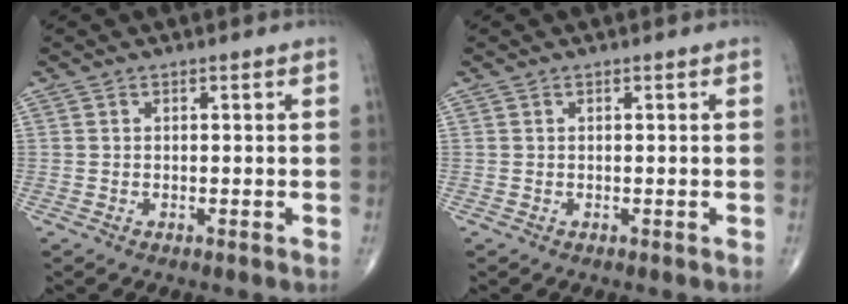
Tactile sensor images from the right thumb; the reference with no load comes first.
{"total": 0.0}